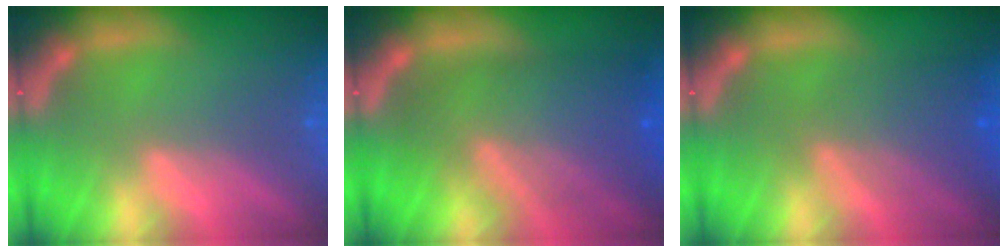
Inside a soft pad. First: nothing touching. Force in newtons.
{"total": 9.1}
{"total": 5.1}